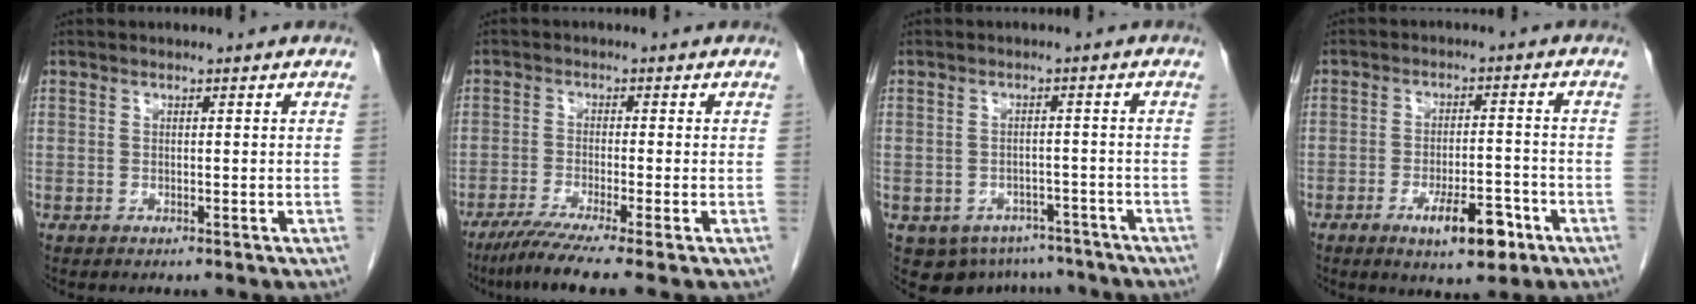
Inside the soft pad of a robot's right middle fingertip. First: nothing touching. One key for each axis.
{"total": 7.0, "fx": -5.2, "fy": -1.1, "fz": 4.5, "tx": -0.071, "ty": -0.023, "tz": -0.091}
{"total": 8.8, "fx": -6.5, "fy": 5.7, "fz": 1.9, "tx": -0.021, "ty": 0.005, "tz": -0.079}
{"total": 7.4, "fx": -4.0, "fy": 2.2, "fz": 5.9, "tx": -0.093, "ty": -0.004, "tz": -0.057}